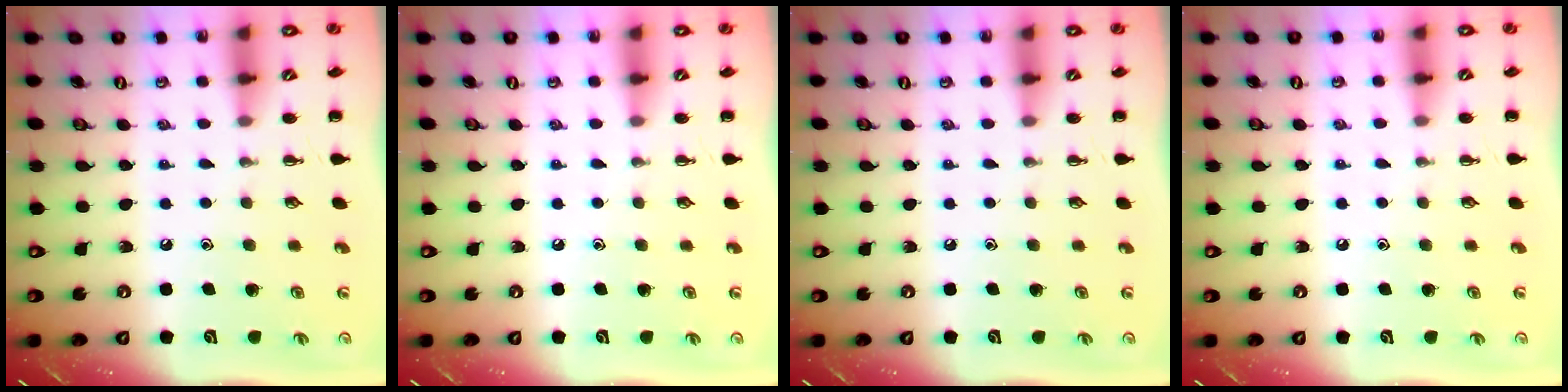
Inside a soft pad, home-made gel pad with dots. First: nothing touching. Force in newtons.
{"total": 0.0}
{"total": 0.0}
{"total": 3.6, "press": 3.3, "slide": 1.3}